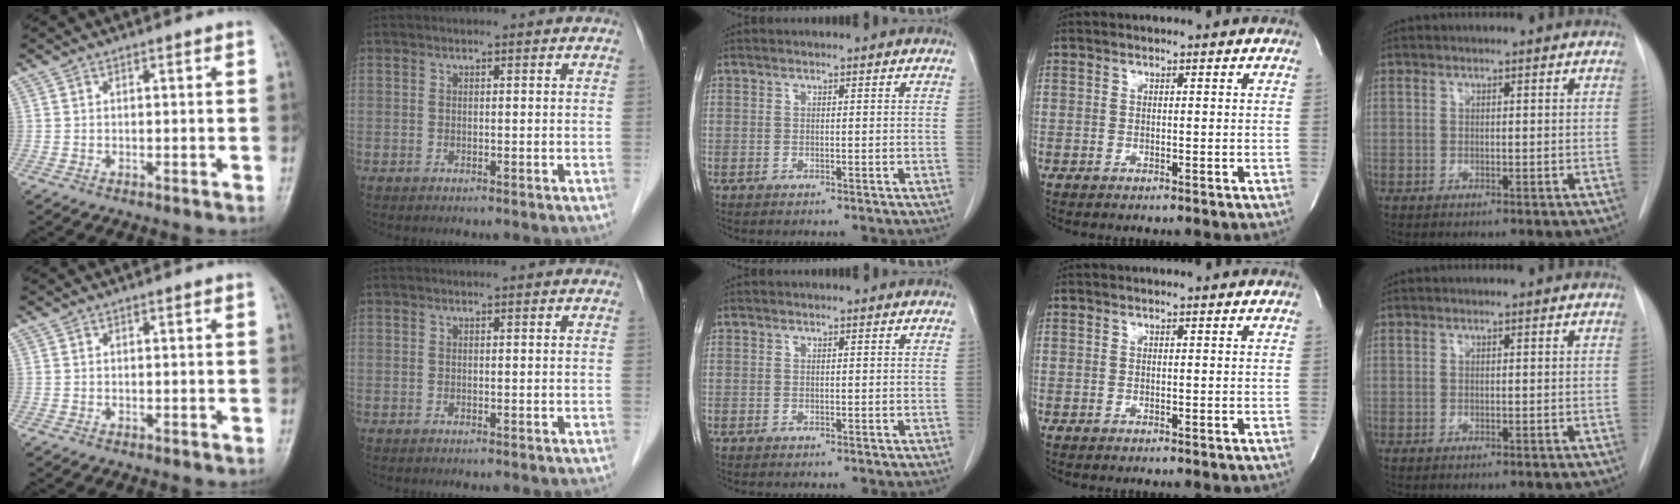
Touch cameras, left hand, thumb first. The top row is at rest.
{}